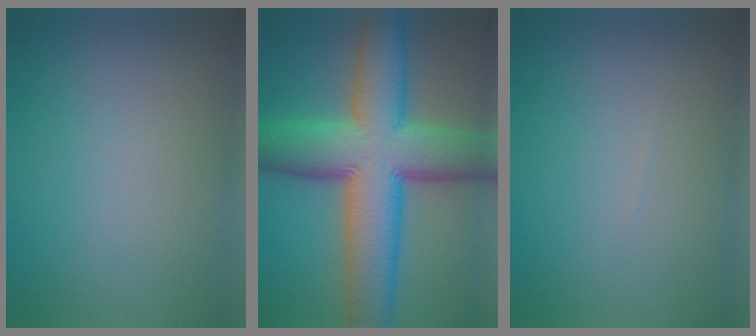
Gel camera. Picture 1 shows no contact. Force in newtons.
{"total": 14.0, "press": 14.0, "slide": 0.5}
{"total": 0.0}